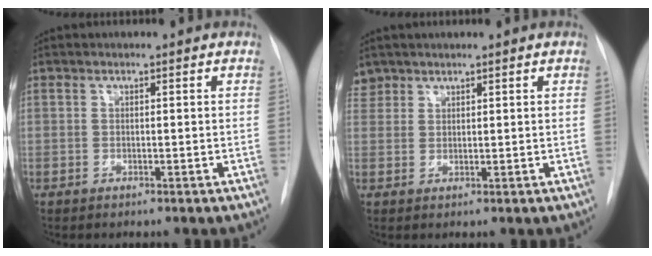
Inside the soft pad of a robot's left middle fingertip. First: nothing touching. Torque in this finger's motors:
{"motor_torque": [0.71, -0.73, 0.11, -0.07]}